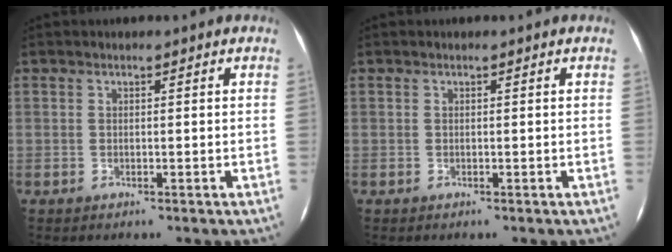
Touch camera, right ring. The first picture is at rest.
{"total": 0.0}